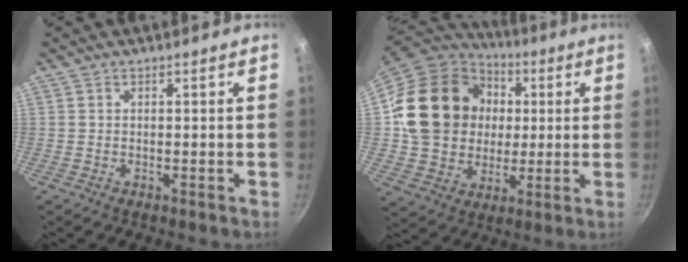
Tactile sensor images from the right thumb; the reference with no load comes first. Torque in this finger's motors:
{"motor_torque": [1.22, 3.78, 1.12, -1.19, 0.62]}